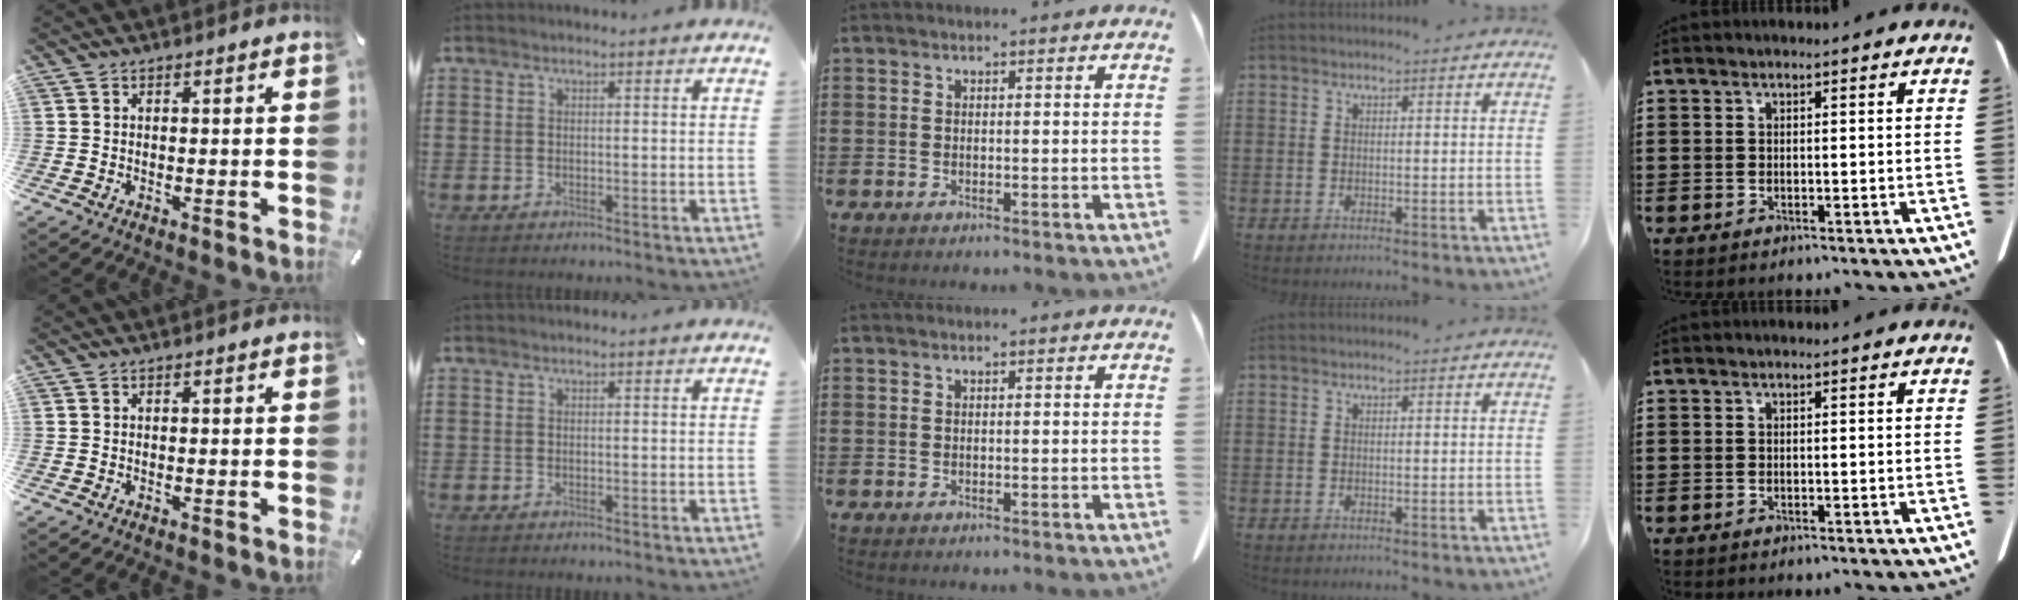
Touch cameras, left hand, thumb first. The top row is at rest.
{}